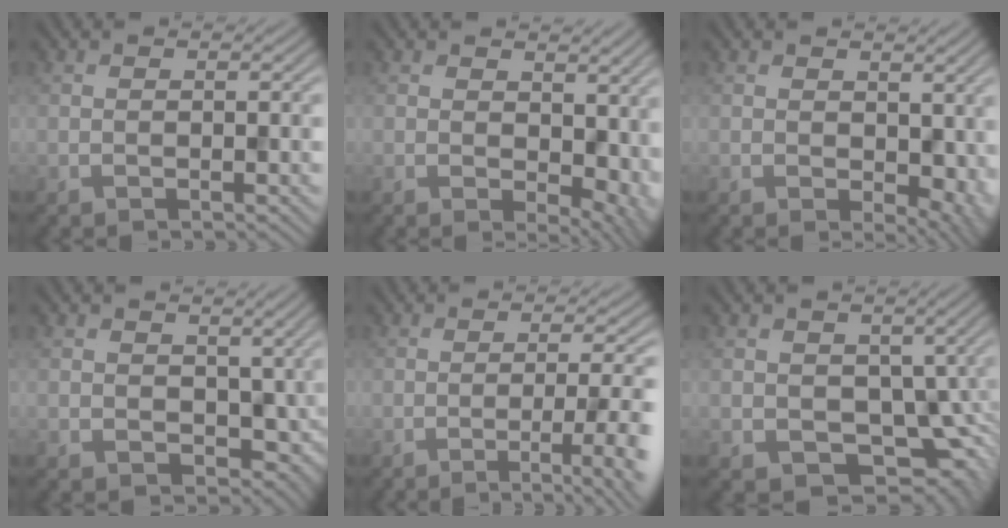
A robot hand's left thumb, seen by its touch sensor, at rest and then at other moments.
{"total": 7.2, "force": [1.1, 4.7, 5.3], "torque": [-0.086, -0.022, 0.034]}
{"total": 5.1, "force": [0.4, 3.4, 3.8], "torque": [-0.056, -0.020, 0.016]}
{"total": 4.7, "force": [0.1, 3.6, 3.0], "torque": [-0.064, -0.018, 0.002]}
{"total": 6.5, "force": [-2.2, 0.7, 6.0], "torque": [-0.083, 0.002, -0.034]}
{"total": 7.5, "force": [-1.0, 5.5, 5.0], "torque": [-0.083, -0.030, -0.016]}